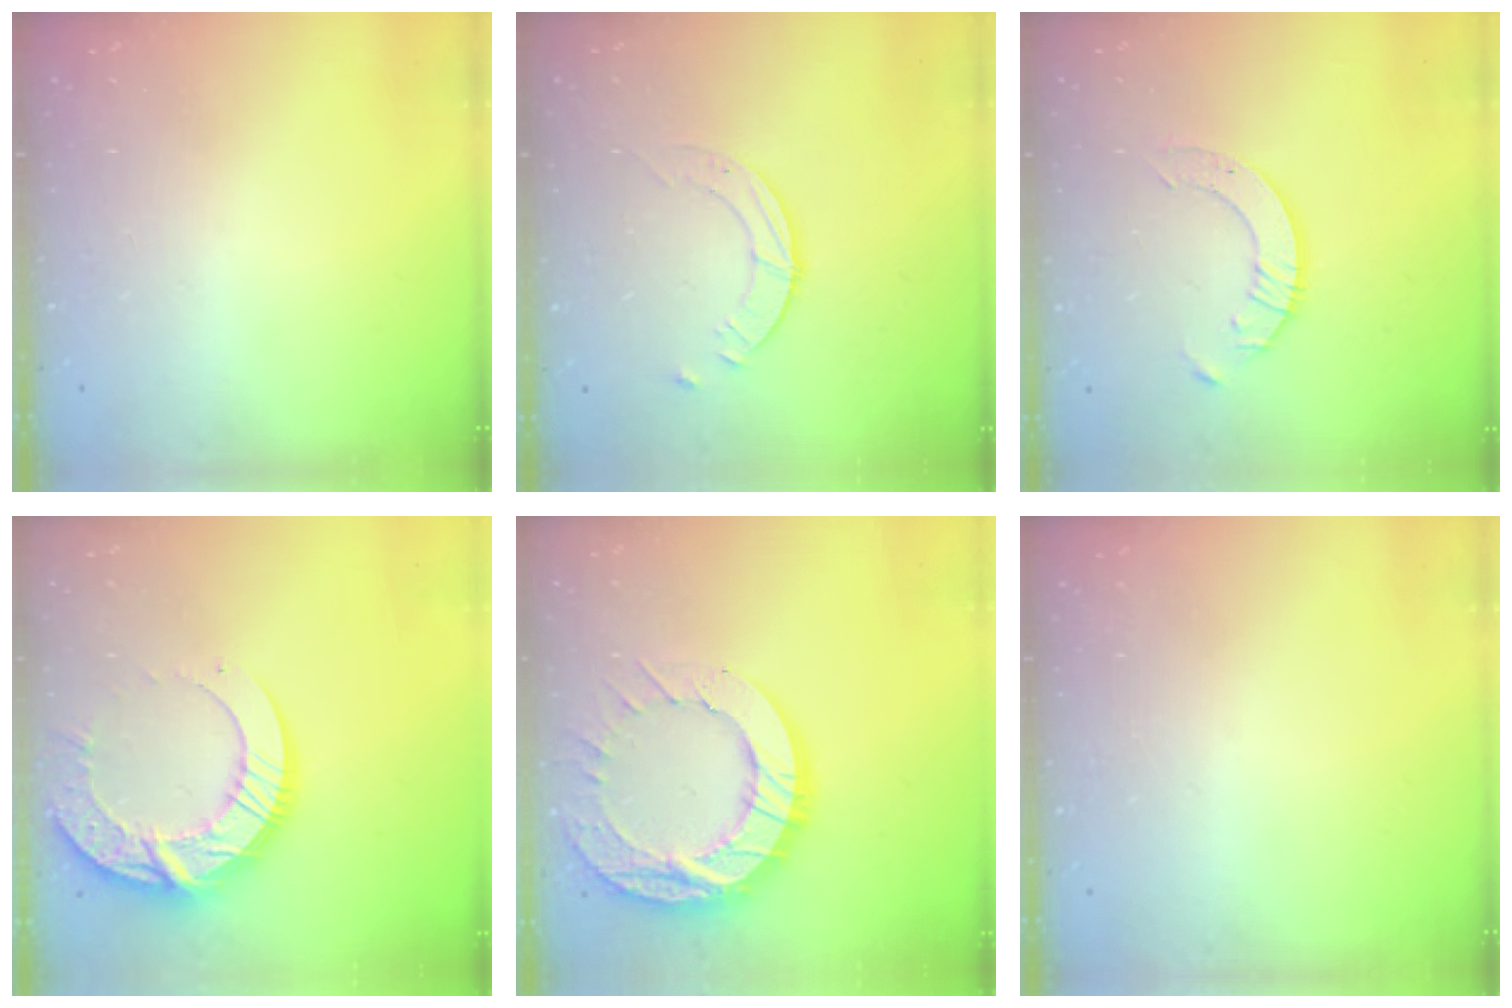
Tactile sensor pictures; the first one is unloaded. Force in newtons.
{"total": 2.3, "press": 2.3, "slide": 0.3}
{"total": 3.4, "press": 3.4, "slide": 0.3}
{"total": 17.2, "press": 17.1, "slide": 1.6}
{"total": 16.0, "press": 15.9, "slide": 1.3}
{"total": 0.0}